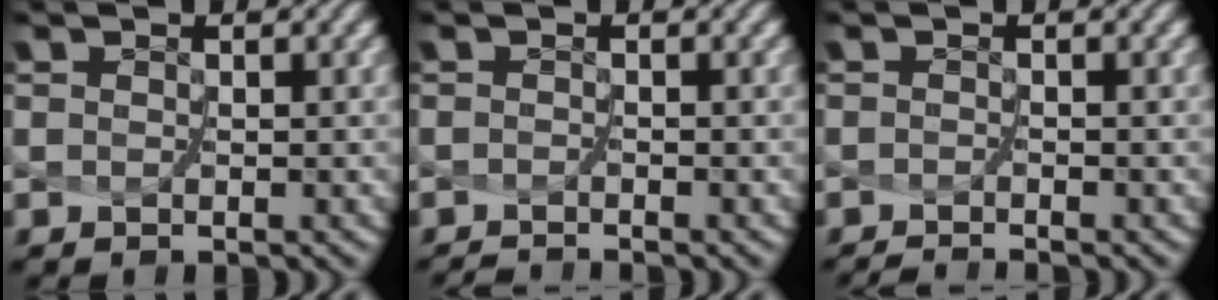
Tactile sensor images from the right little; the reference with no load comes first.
{"total": 1.5, "force": [-1.3, -0.6, -0.3], "torque": [-0.004, -0.010, -0.026]}
{"total": 1.5, "force": [-1.4, -0.7, 0.0], "torque": [-0.009, -0.011, -0.028]}